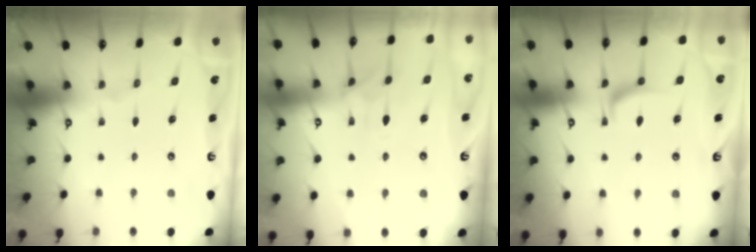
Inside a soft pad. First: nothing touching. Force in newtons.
{"total": 2.4, "press": 2.2, "slide": 1.1}
{"total": 3.0, "press": 2.8, "slide": 1.0}